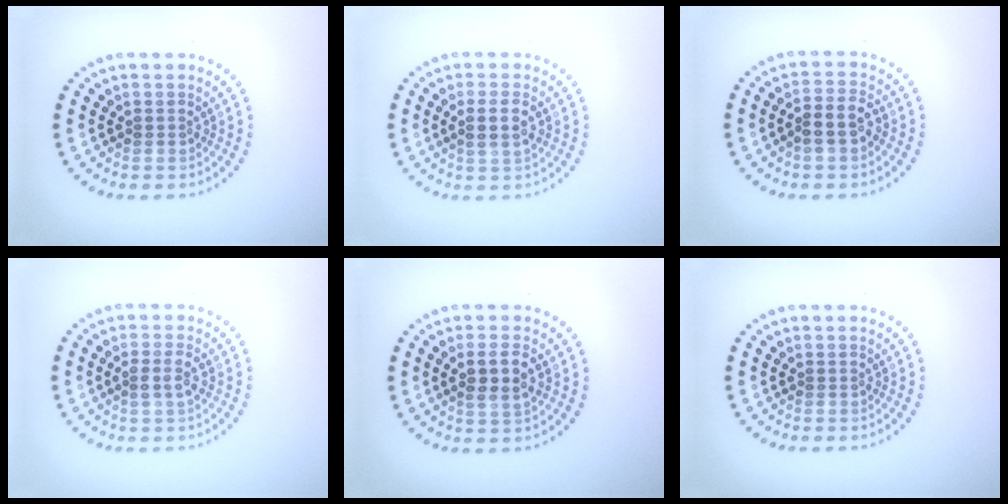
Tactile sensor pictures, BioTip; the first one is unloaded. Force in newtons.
{"total": 2.4, "press": 2.3, "slide": 0.9}
{"total": 2.7, "press": 2.5, "slide": 1.0}
{"total": 1.8, "press": 1.8, "slide": 0.2}
{"total": 2.9, "press": 2.8, "slide": 0.7}
{"total": 0.0}